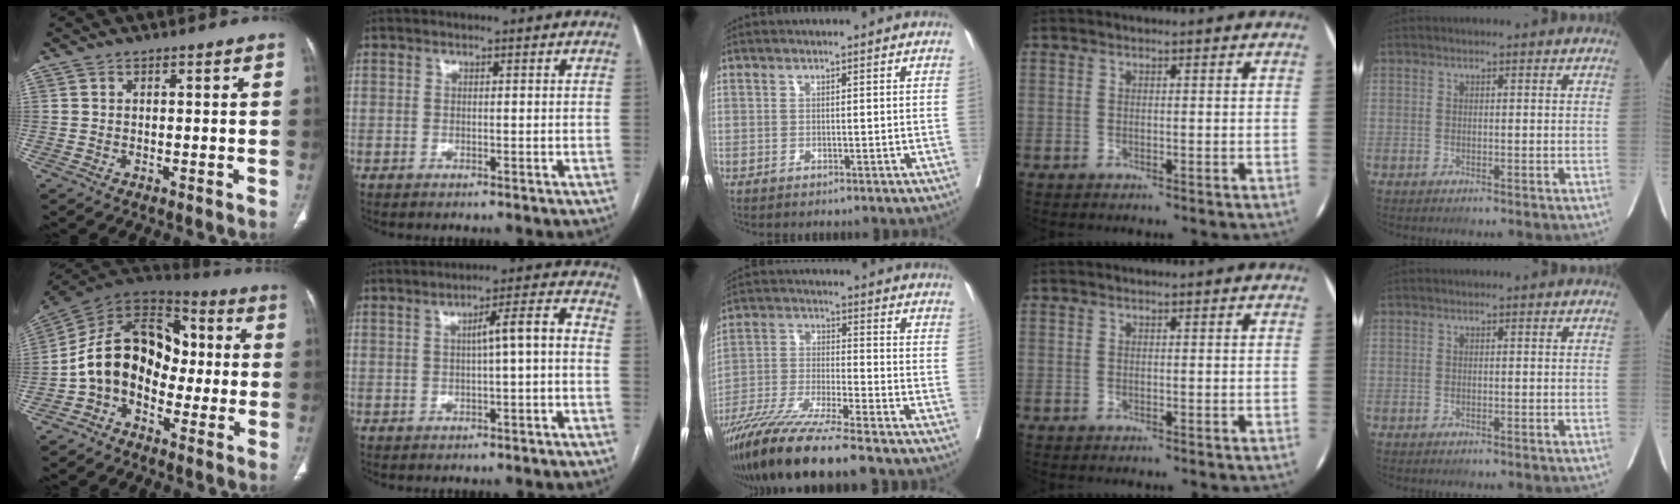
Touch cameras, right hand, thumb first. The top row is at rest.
{"thumb": {"total": 15.8, "force": [-2.5, 11.5, 10.5], "torque": [-0.147, 0.057, -0.056]}, "index": {"total": 5.3, "force": [-0.2, 0.4, 5.3], "torque": [-0.075, 0.019, -0.003]}, "middle": {"total": 13.9, "force": [-11.1, -0.7, 8.3], "torque": [-0.164, -0.039, -0.200]}}